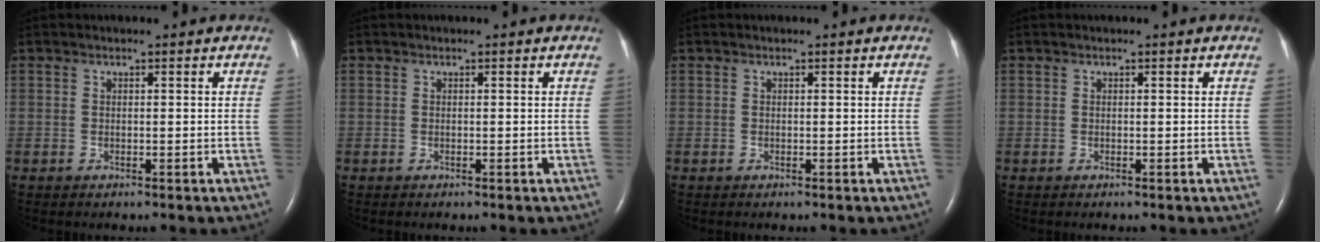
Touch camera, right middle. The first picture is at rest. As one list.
[{"total": 0.0}, {"total": 0.0}, {"total": 0.0}]